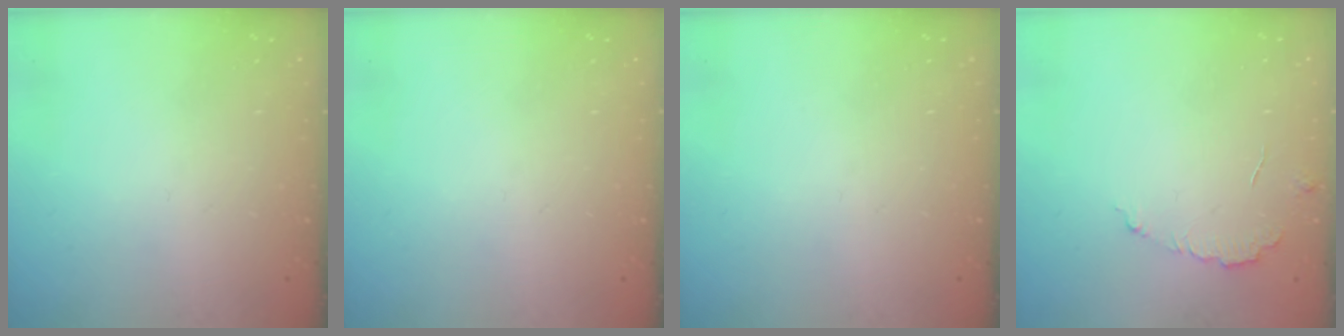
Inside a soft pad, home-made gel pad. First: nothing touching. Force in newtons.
{"total": 0.0}
{"total": 0.0}
{"total": 3.8, "press": 3.8, "slide": 0.2}